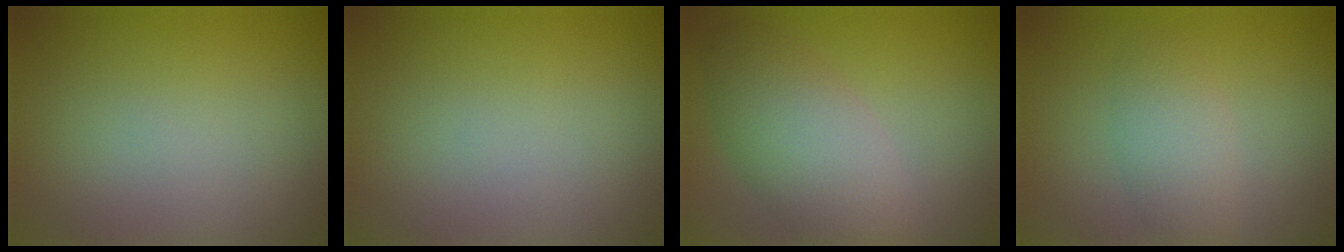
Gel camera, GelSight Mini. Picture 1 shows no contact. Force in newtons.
{"total": 0.0}
{"total": 5.6, "press": 5.6, "slide": 0.3}
{"total": 2.8, "press": 2.8, "slide": 0.1}